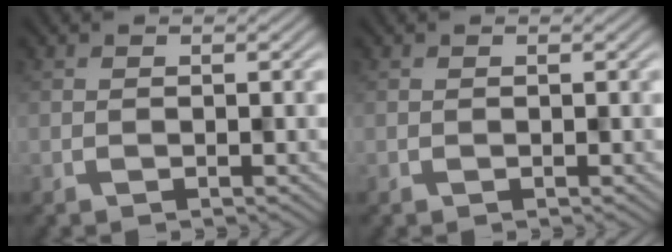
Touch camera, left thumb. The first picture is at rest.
{"total": 0.0}